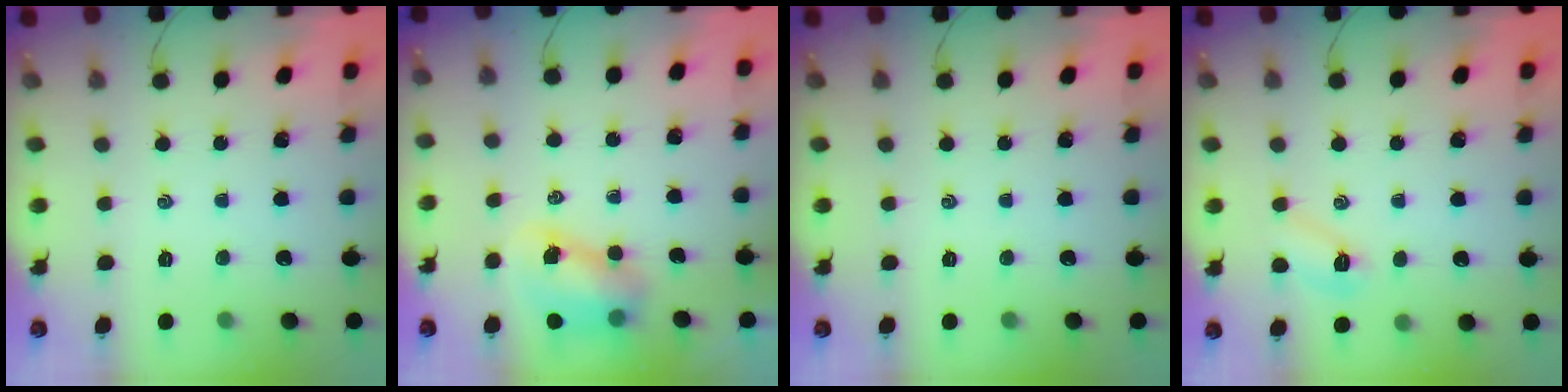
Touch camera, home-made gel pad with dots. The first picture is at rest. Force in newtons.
{"total": 7.4, "press": 7.3, "slide": 1.1}
{"total": 0.0}
{"total": 4.8, "press": 4.7, "slide": 1.2}